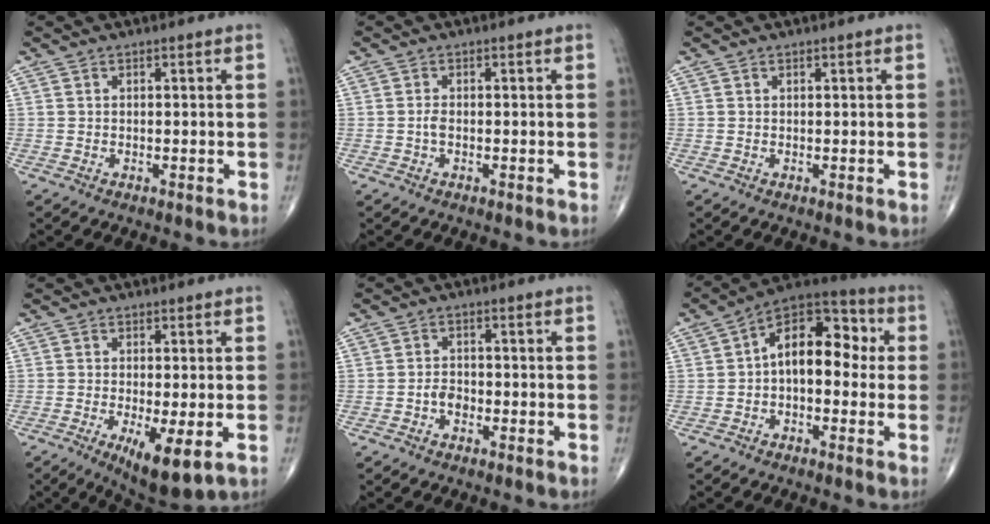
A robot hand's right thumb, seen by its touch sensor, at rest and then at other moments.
{"total": 1.1, "force": [-0.3, 0.5, 1.0], "torque": [-0.021, 0.000, -0.007]}
{"total": 0.0}
{"total": 8.2, "force": [-2.4, 2.3, 7.5], "torque": [-0.121, -0.023, -0.035]}
{"total": 2.3, "force": [-1.0, 1.6, 1.3], "torque": [-0.012, 0.010, -0.022]}
{"total": 13.7, "force": [0.8, 8.1, 11.0], "torque": [-0.126, 0.039, -0.006]}